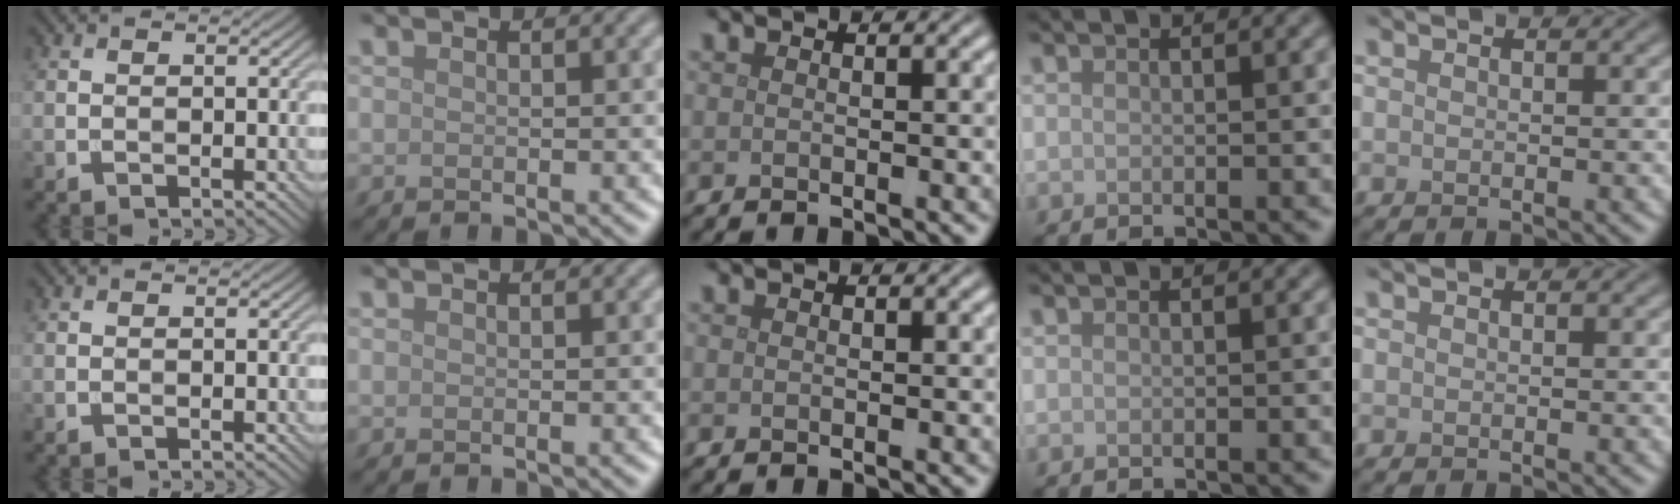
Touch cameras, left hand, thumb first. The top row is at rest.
{}